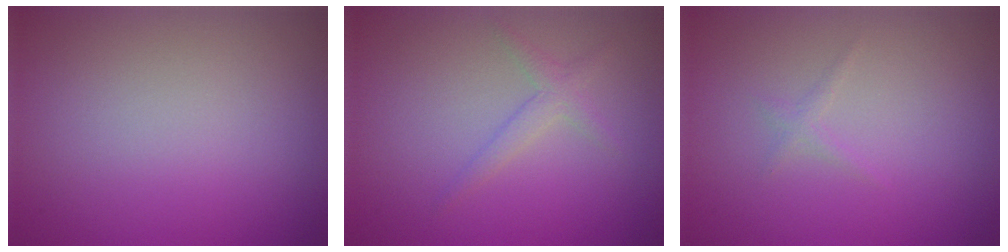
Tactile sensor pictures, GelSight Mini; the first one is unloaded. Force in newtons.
{"total": 1.3, "press": 1.3, "slide": 0.1}
{"total": 0.7, "press": 0.7, "slide": 0.1}